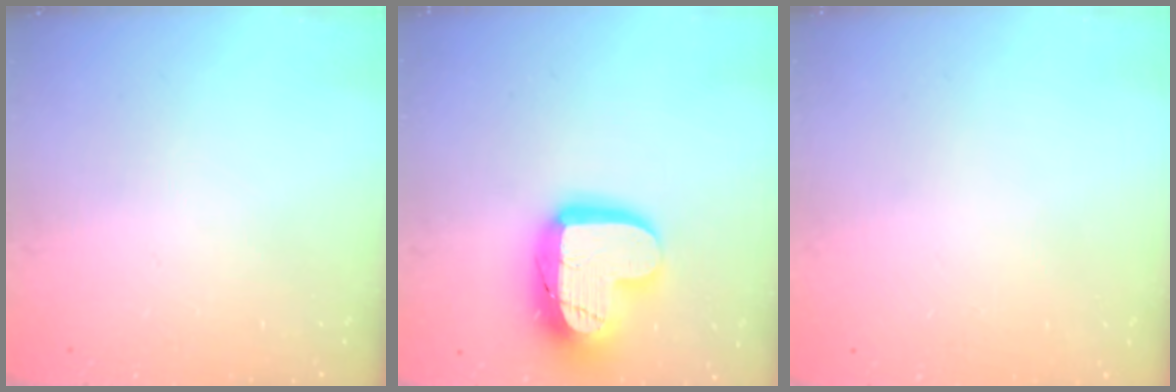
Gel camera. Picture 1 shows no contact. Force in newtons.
{"total": 18.4, "press": 18.3, "slide": 1.4}
{"total": 0.0}